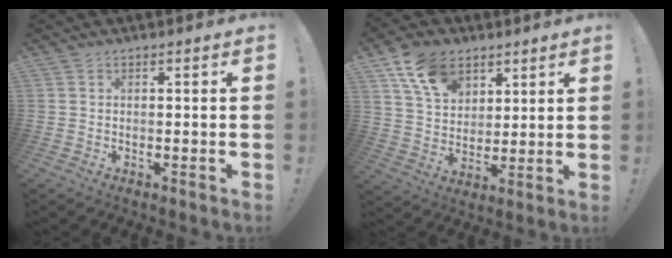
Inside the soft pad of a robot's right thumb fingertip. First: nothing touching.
{"total": 13.3, "force": [7.3, 9.2, 6.1], "torque": [-0.099, -0.032, 0.142]}